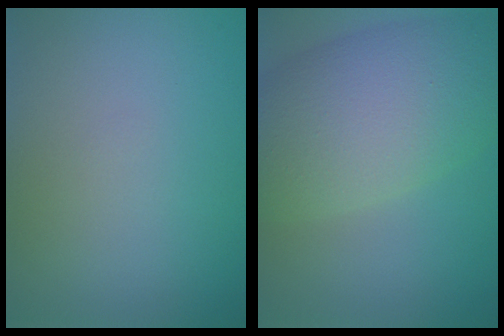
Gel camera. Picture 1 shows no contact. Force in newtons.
{"total": 9.3, "press": 9.3, "slide": 0.5}